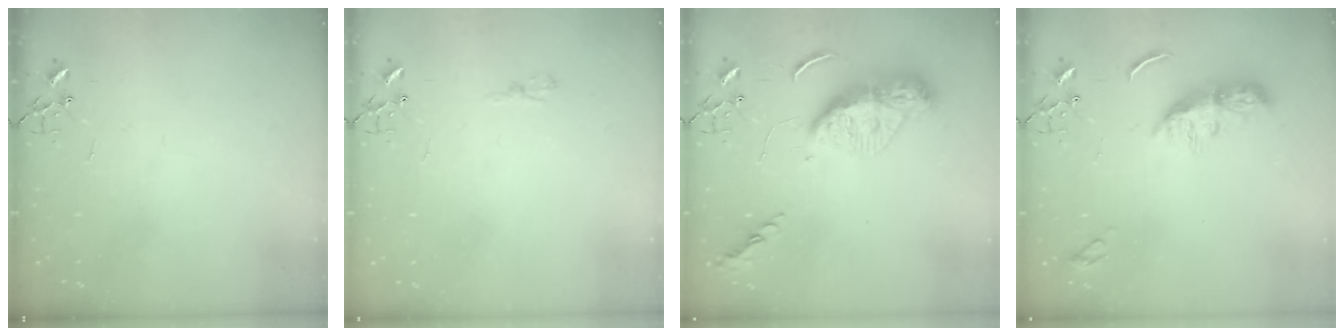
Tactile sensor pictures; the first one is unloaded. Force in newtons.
{"total": 4.8, "press": 4.8, "slide": 0.5}
{"total": 13.0, "press": 13.0, "slide": 1.2}
{"total": 8.9, "press": 8.9, "slide": 0.6}